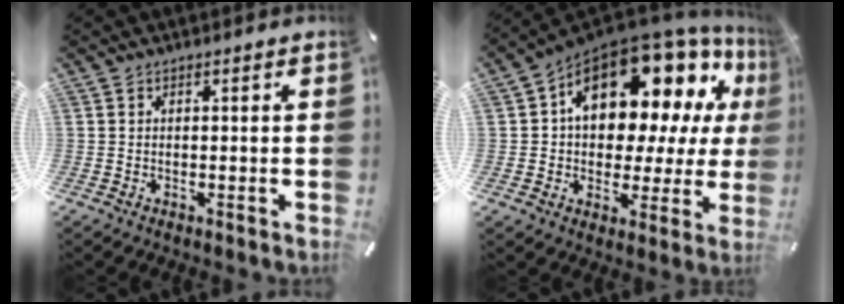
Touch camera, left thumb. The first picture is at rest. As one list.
[{"total": 19.3, "force": [9.3, 11.1, 12.7], "torque": [-0.195, -0.073, 0.154]}]